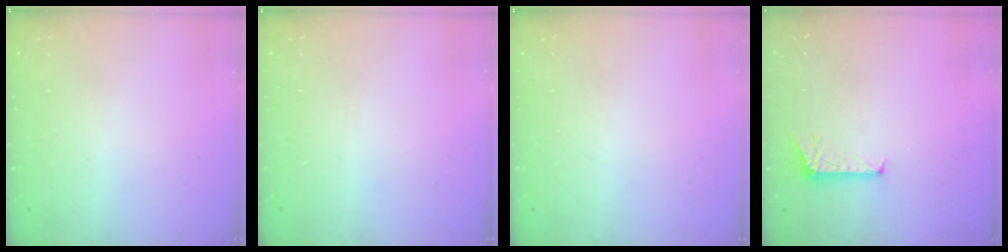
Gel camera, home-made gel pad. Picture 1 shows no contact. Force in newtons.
{"total": 0.0}
{"total": 0.0}
{"total": 5.9, "press": 5.9, "slide": 0.6}